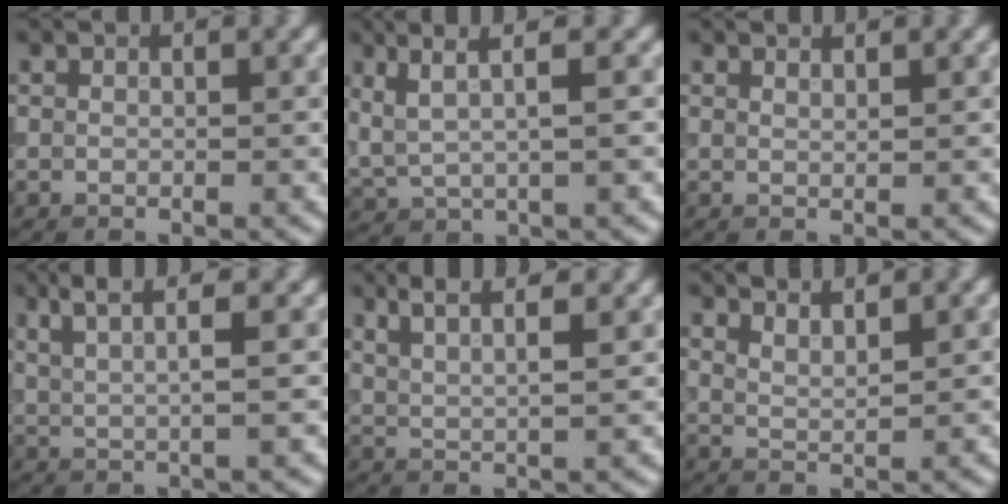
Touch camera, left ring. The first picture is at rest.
{"total": 4.0, "force": [2.0, 0.8, 3.3], "torque": [-0.072, 0.003, 0.042]}
{"total": 0.9, "force": [0.8, 0.2, 0.4], "torque": [0.000, -0.001, 0.009]}
{"total": 4.1, "force": [2.5, 0.7, 3.2], "torque": [-0.053, 0.006, 0.043]}
{"total": 6.1, "force": [4.3, 2.0, 3.9], "torque": [-0.038, 0.029, 0.039]}
{"total": 2.9, "force": [2.6, 0.6, 1.1], "torque": [-0.009, 0.011, 0.034]}